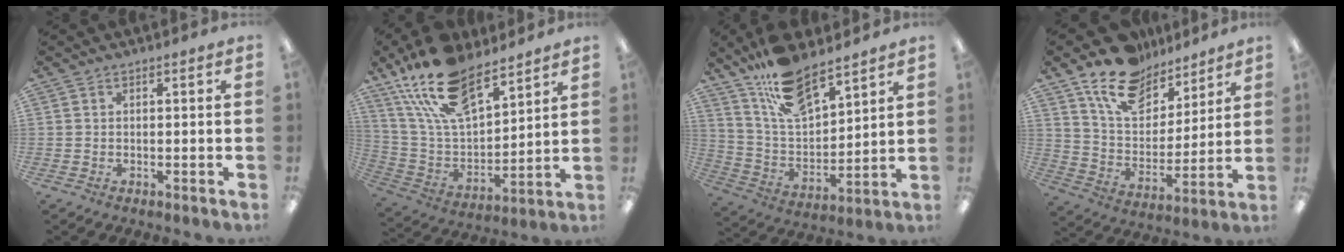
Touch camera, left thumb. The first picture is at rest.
{"total": 20.7, "force": [14.7, 9.2, 11.3], "torque": [-0.230, -0.072, 0.264]}
{"total": 15.4, "force": [12.1, 5.6, 7.6], "torque": [-0.154, -0.064, 0.219]}
{"total": 16.8, "force": [12.5, 9.0, 6.7], "torque": [-0.134, -0.069, 0.230]}